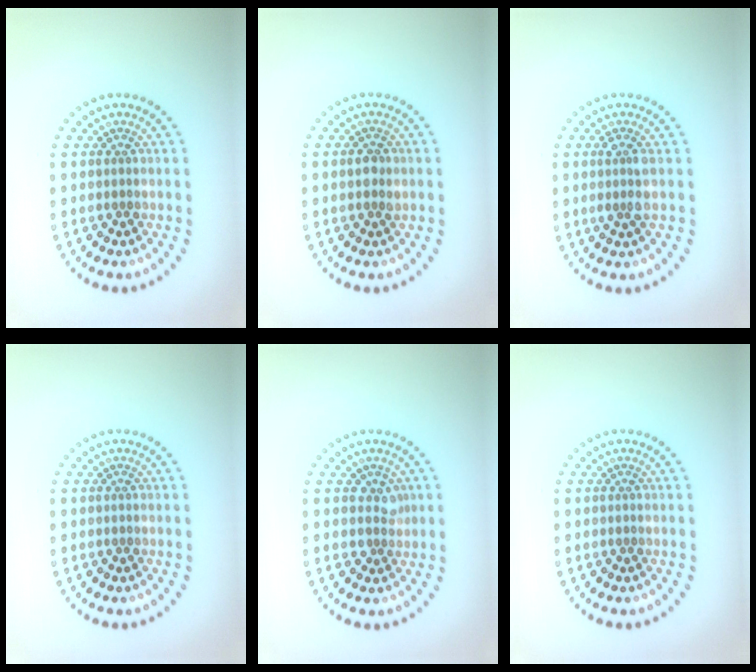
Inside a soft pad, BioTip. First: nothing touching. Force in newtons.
{"total": 1.3, "press": 1.2, "slide": 0.2}
{"total": 1.8, "press": 1.5, "slide": 1.1}
{"total": 0.0}
{"total": 1.7, "press": 1.3, "slide": 1.1}
{"total": 0.0}